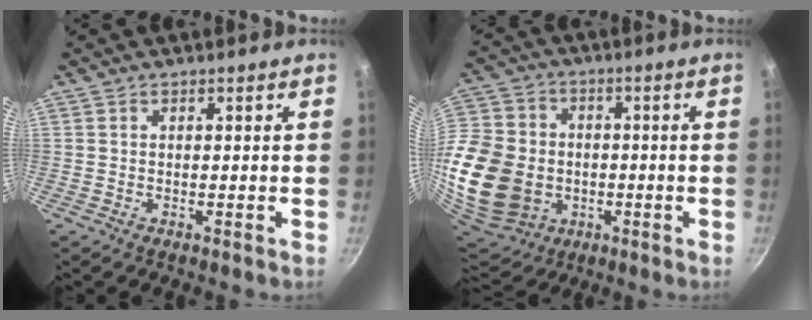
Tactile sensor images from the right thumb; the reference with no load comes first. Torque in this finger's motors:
{"motor_torque": [-0.68, 1.97, 1.47, -1.32, 0.36]}